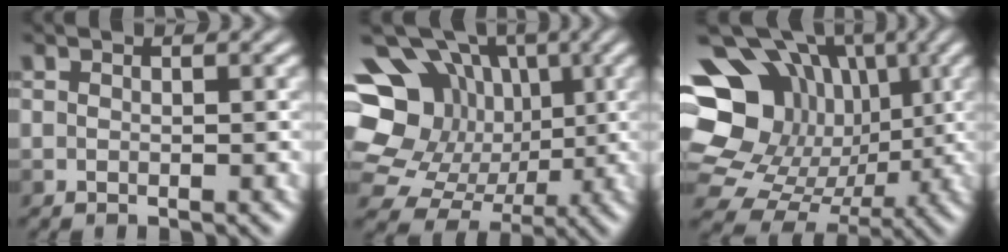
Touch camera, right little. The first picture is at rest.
{"total": 14.2, "force": [2.9, 11.2, 8.4], "torque": [-0.171, 0.030, 0.046]}
{"total": 13.1, "force": [2.0, 10.3, 7.8], "torque": [-0.151, 0.019, 0.052]}